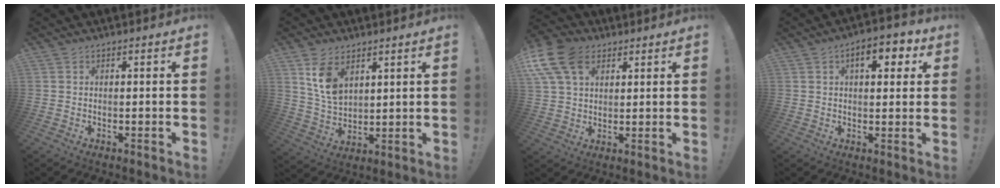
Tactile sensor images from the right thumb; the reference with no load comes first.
{"total": 9.6, "force": [5.3, 5.9, 5.4], "torque": [-0.103, -0.022, 0.104]}
{"total": 14.5, "force": [6.2, 9.7, 8.8], "torque": [-0.174, -0.022, 0.121]}
{"total": 7.9, "force": [2.8, 3.8, 6.3], "torque": [-0.078, -0.002, 0.038]}